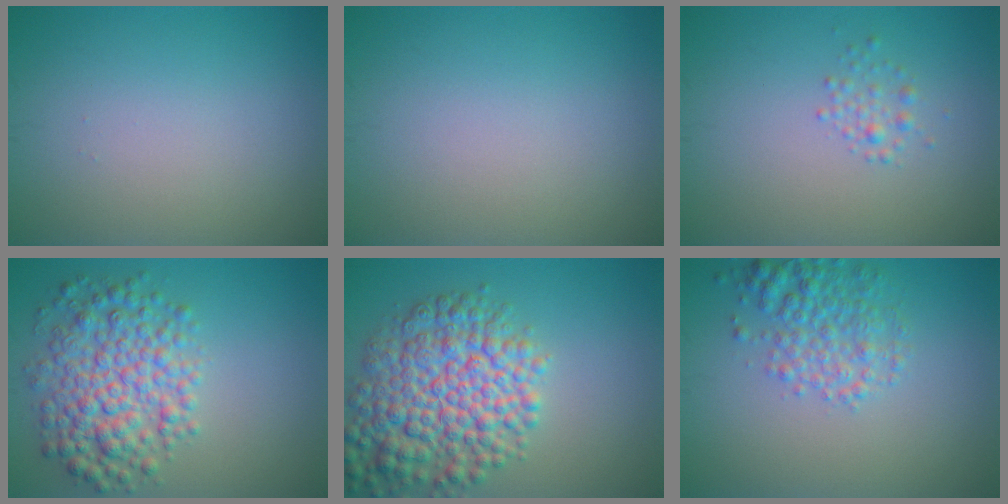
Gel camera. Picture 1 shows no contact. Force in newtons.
{"total": 0.0}
{"total": 1.3, "press": 1.3, "slide": 0.0}
{"total": 6.5, "press": 6.5, "slide": 0.0}
{"total": 8.8, "press": 8.8, "slide": 0.3}
{"total": 3.6, "press": 3.6, "slide": 0.2}